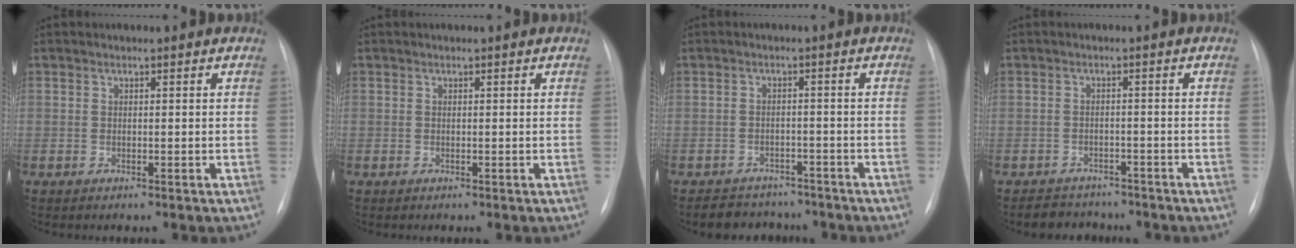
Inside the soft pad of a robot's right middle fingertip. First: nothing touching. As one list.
[{"total": 0.0}, {"total": 7.2, "force": [-6.3, 3.4, 0.9], "torque": [-0.005, 0.009, -0.081]}, {"total": 5.5, "force": [-4.8, 2.5, 0.6], "torque": [-0.005, 0.006, -0.066]}]